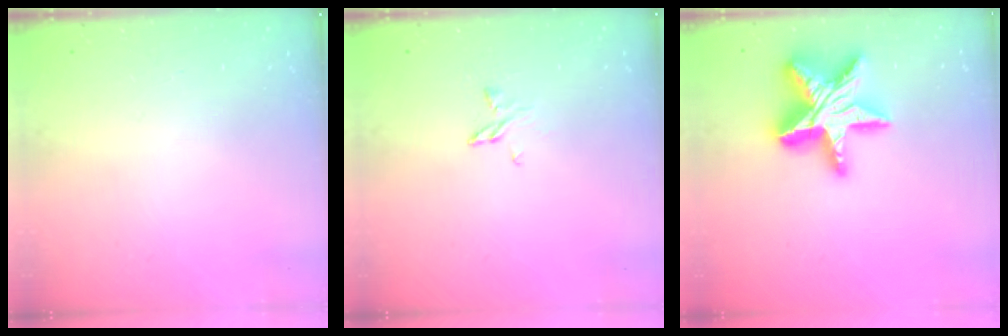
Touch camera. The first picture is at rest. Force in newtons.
{"total": 3.2, "press": 3.2, "slide": 0.3}
{"total": 22.2, "press": 22.1, "slide": 1.9}